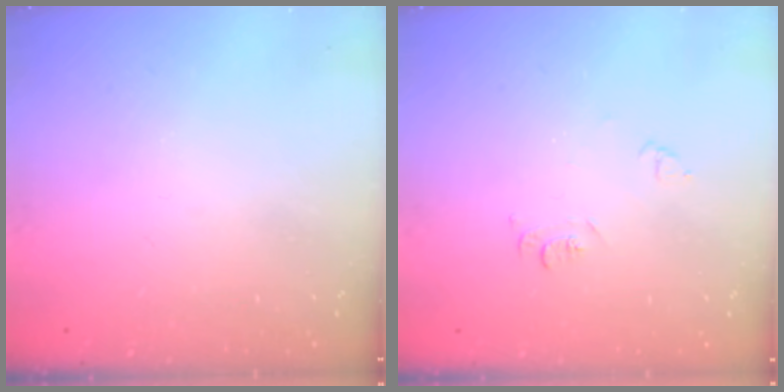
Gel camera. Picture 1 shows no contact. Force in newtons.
{"total": 4.9, "press": 4.9, "slide": 0.7}